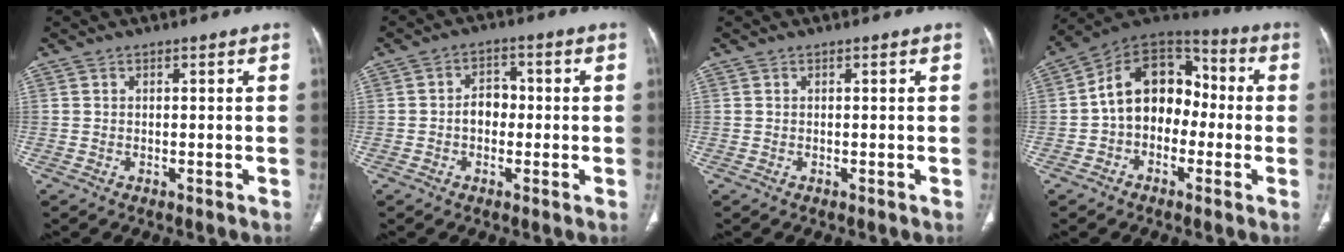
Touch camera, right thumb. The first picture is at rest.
{"total": 4.5, "force": [-0.6, 3.5, 2.8], "torque": [-0.027, 0.017, -0.018]}
{"total": 0.0}
{"total": 14.6, "force": [-1.2, 10.7, 9.9], "torque": [-0.123, 0.052, -0.036]}